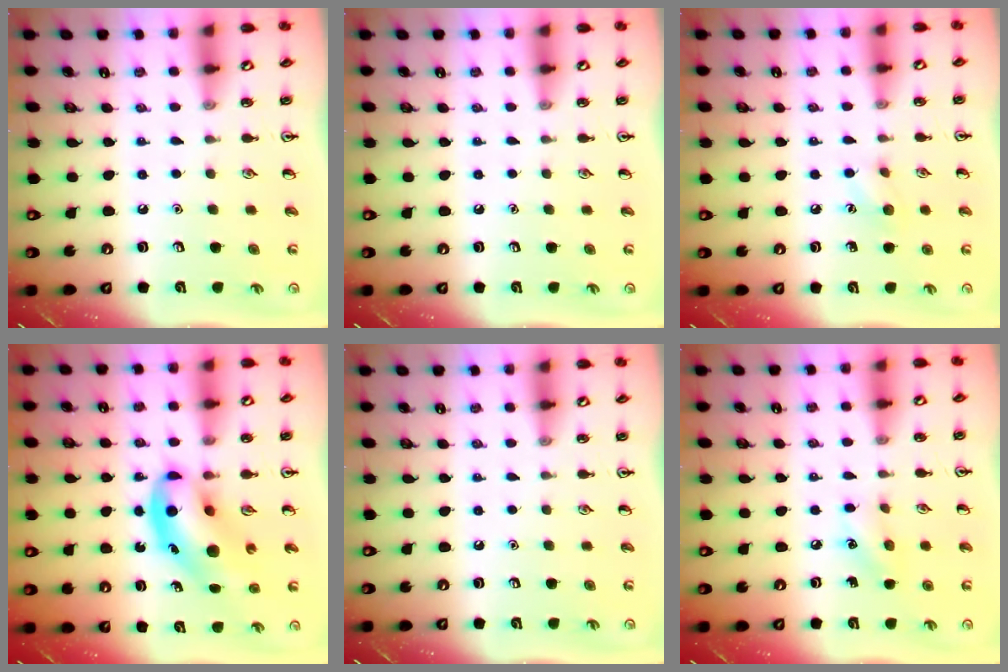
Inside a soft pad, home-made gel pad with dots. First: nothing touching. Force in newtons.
{"total": 0.0}
{"total": 7.1, "press": 6.9, "slide": 1.8}
{"total": 12.6, "press": 12.2, "slide": 3.4}
{"total": 0.0}
{"total": 6.6, "press": 6.3, "slide": 1.9}